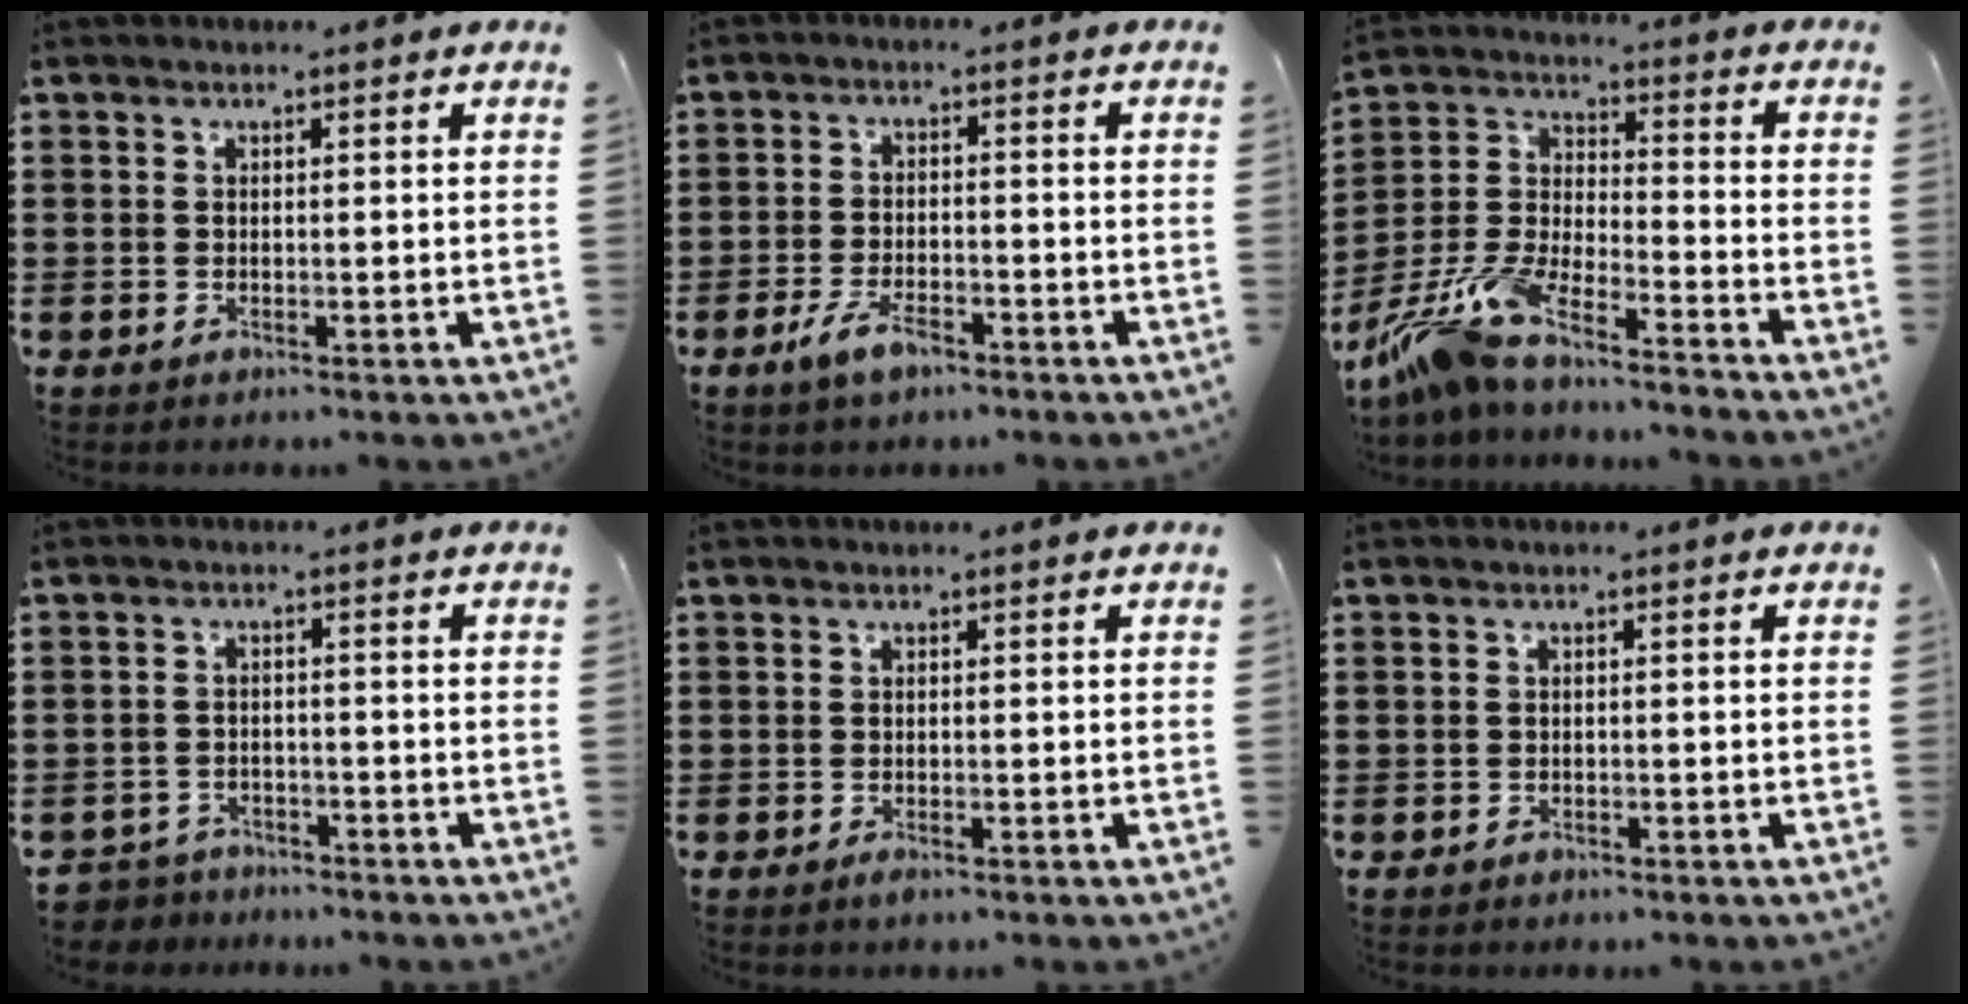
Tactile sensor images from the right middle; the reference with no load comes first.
{"total": 4.7, "force": [-3.0, 1.9, 3.0], "torque": [-0.070, 0.002, -0.061]}
{"total": 10.1, "force": [-9.0, 1.3, 4.4], "torque": [-0.102, 0.009, -0.182]}
{"total": 3.4, "force": [-3.3, 0.8, -0.4], "torque": [-0.004, -0.002, -0.073]}
{"total": 0.6, "force": [-0.4, 0.1, 0.4], "torque": [-0.010, -0.006, -0.006]}
{"total": 1.1, "force": [-0.9, 0.7, -0.1], "torque": [-0.001, 0.003, -0.020]}